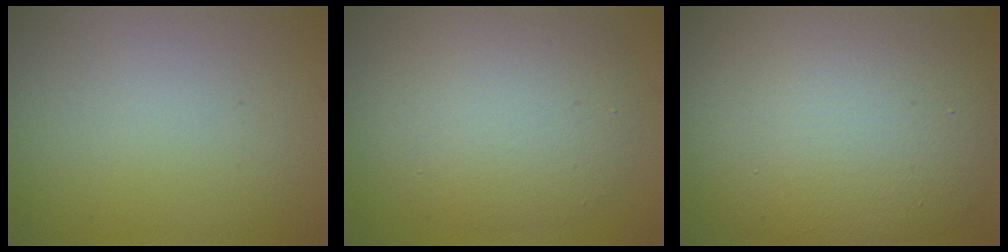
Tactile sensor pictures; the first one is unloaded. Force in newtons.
{"total": 6.4, "press": 6.4, "slide": 0.1}
{"total": 13.4, "press": 13.4, "slide": 0.4}